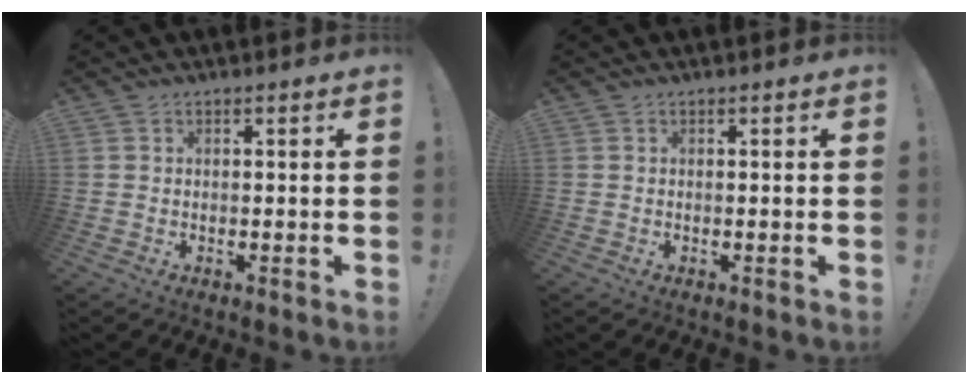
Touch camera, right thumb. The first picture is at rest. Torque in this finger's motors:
{"motor_torque": [0.00, 0.00, 0.00, 0.00, 0.00]}